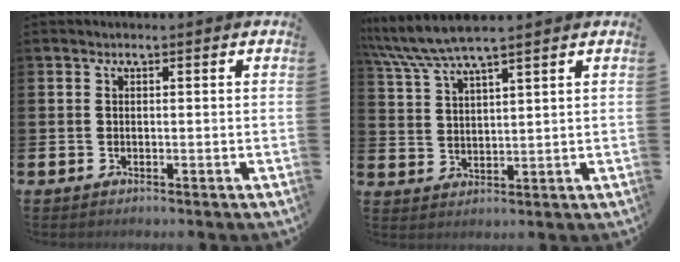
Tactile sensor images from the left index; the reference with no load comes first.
{"total": 6.1, "force": [5.5, 0.4, 2.6], "torque": [-0.071, -0.020, 0.098]}